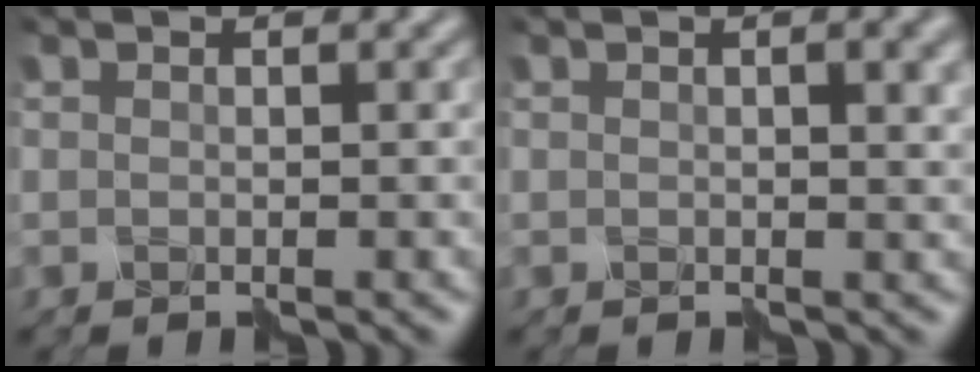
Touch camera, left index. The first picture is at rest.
{"total": 2.3, "force": [0.9, 0.6, 2.1], "torque": [-0.026, 0.003, 0.011]}